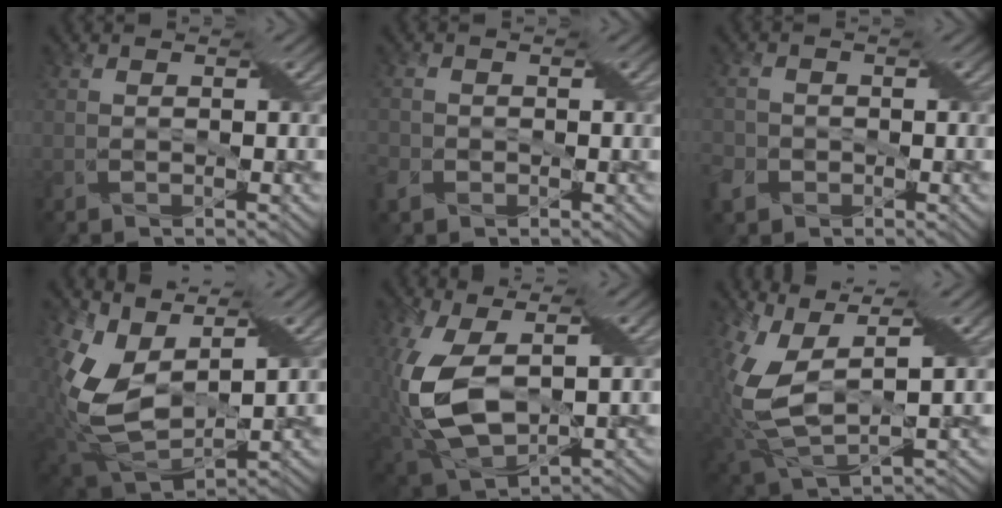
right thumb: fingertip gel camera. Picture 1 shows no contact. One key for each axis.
{"total": 2.5, "fx": -1.4, "fy": 2.0, "fz": 0.6, "tx": -0.023, "ty": -0.009, "tz": -0.034}
{"total": 3.1, "fx": -1.7, "fy": 2.5, "fz": 0.7, "tx": -0.024, "ty": -0.008, "tz": -0.040}
{"total": 10.5, "fx": 3.7, "fy": 6.3, "fz": 7.5, "tx": -0.185, "ty": -0.012, "tz": 0.075}
{"total": 11.3, "fx": 0.4, "fy": 6.4, "fz": 9.3, "tx": -0.231, "ty": -0.014, "tz": 0.012}
{"total": 11.3, "fx": 1.4, "fy": 6.0, "fz": 9.4, "tx": -0.235, "ty": -0.020, "tz": 0.033}